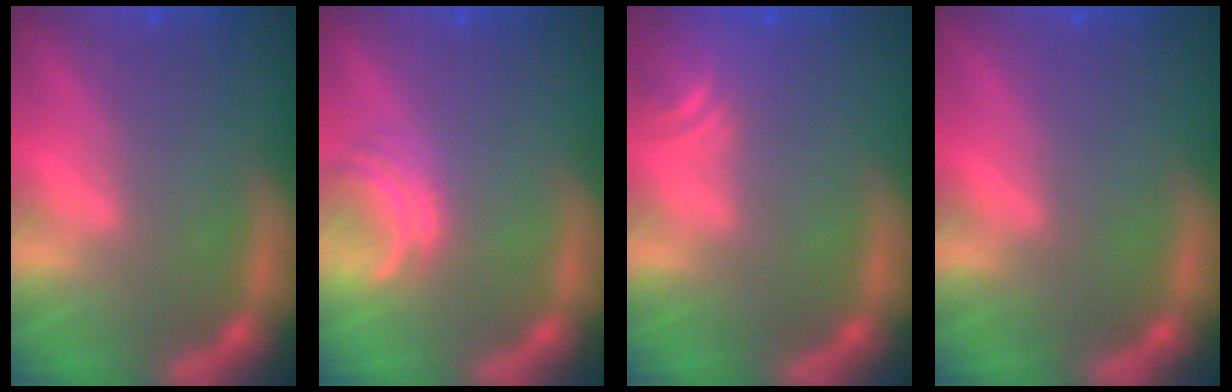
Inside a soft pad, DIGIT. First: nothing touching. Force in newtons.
{"total": 2.5}
{"total": 3.0}
{"total": 0.0}